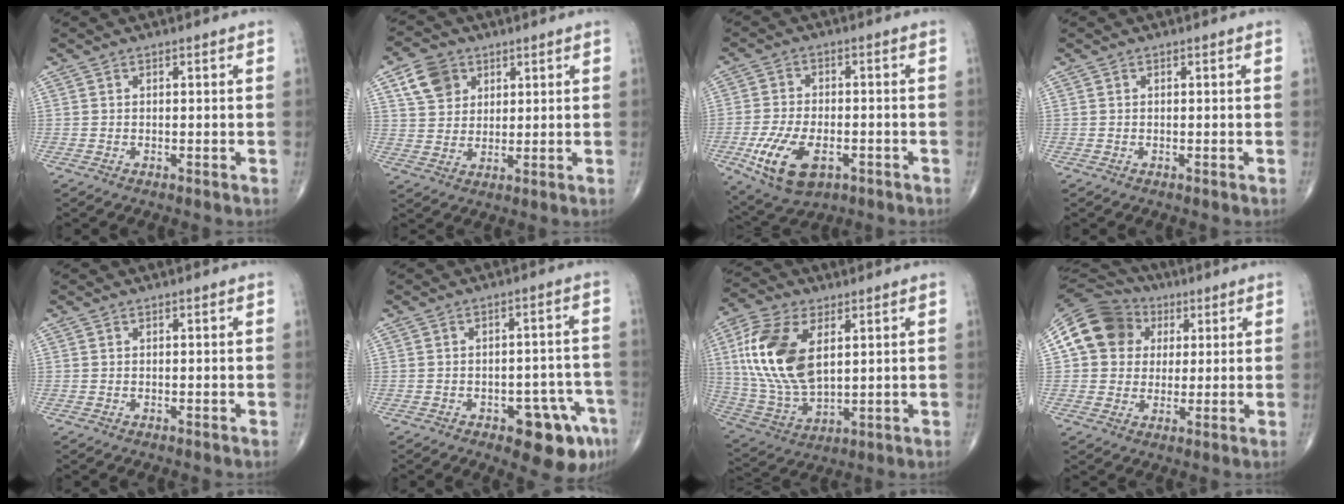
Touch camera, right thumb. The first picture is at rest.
{"total": 7.6, "force": [3.5, 6.0, 3.0], "torque": [-0.032, -0.008, 0.066]}
{"total": 12.1, "force": [-4.5, 6.7, 9.0], "torque": [-0.170, 0.006, -0.070]}
{"total": 0.0}
{"total": 0.0}
{"total": 10.5, "force": [-5.2, 4.5, 8.0], "torque": [-0.067, 0.032, -0.058]}
{"total": 18.1, "force": [4.6, 9.9, 14.4], "torque": [-0.297, -0.014, 0.091]}
{"total": 13.7, "force": [3.5, 11.9, 5.7], "torque": [-0.088, 0.017, 0.056]}